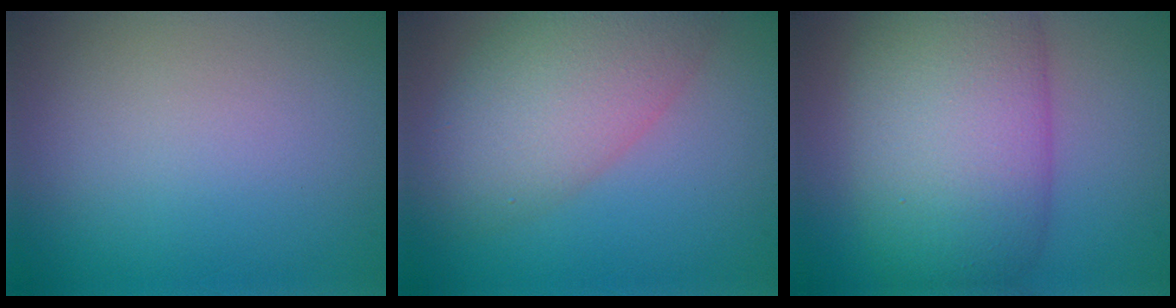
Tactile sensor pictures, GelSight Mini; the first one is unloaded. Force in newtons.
{"total": 7.2, "press": 7.2, "slide": 0.3}
{"total": 11.0, "press": 11.0, "slide": 0.1}